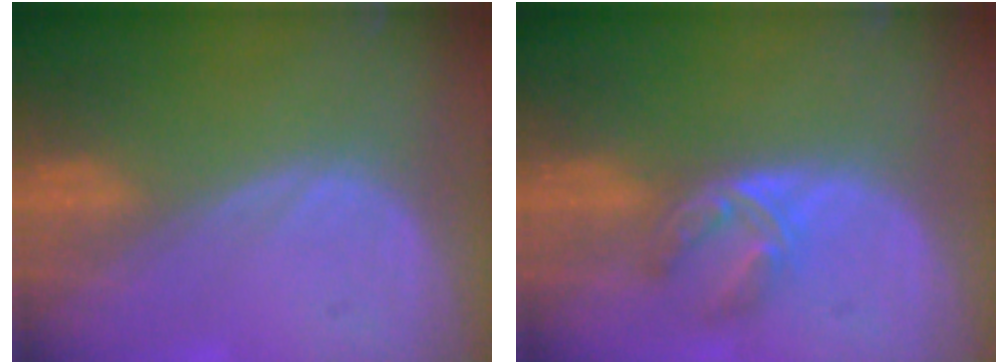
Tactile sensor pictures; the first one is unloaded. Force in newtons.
{"total": 5.6, "press": 4.6, "slide": 3.2}